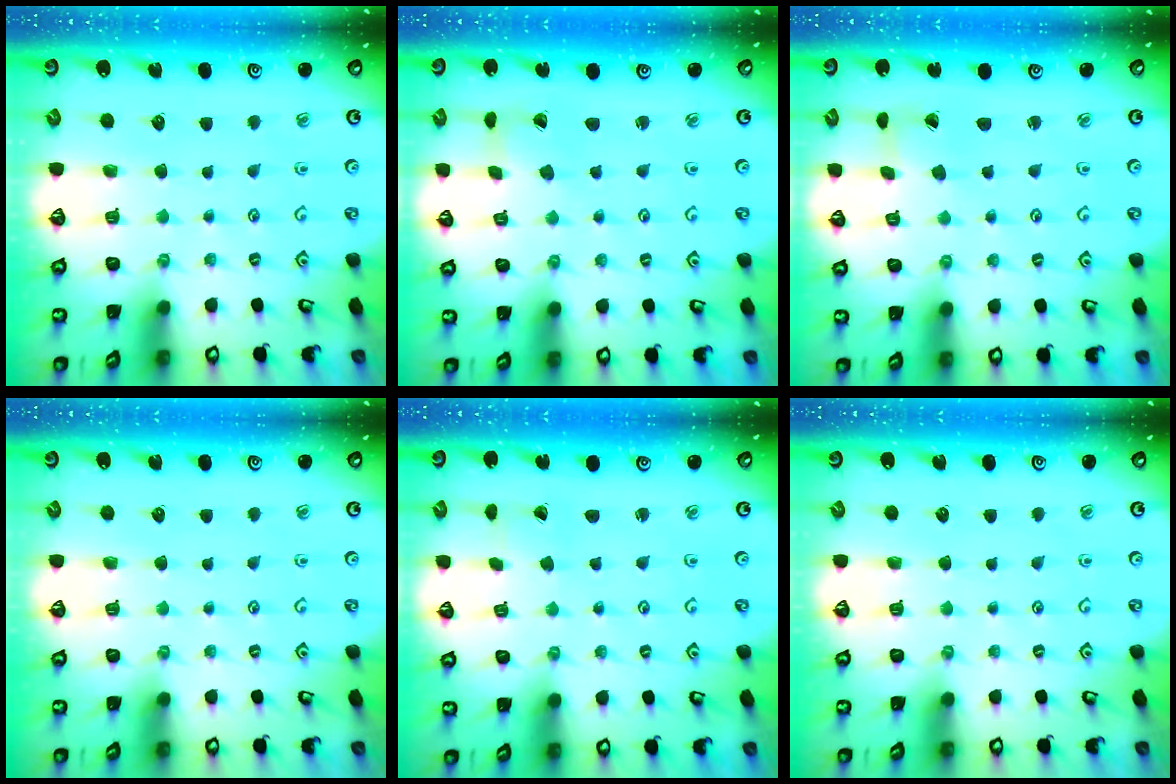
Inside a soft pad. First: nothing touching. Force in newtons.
{"total": 1.5, "press": 1.5, "slide": 0.2}
{"total": 1.7, "press": 1.7, "slide": 0.2}
{"total": 0.0}
{"total": 0.0}
{"total": 0.0}